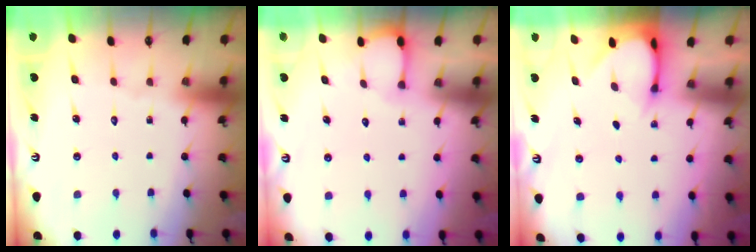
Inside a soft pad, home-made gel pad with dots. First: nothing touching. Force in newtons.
{"total": 2.3, "press": 2.3, "slide": 0.3}
{"total": 3.0, "press": 3.0, "slide": 0.2}